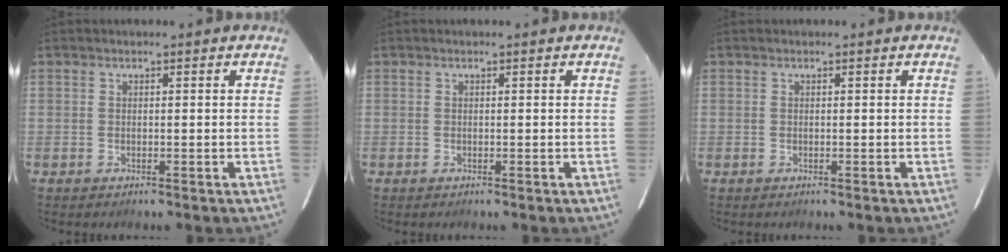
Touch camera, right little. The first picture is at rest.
{"total": 0.0}
{"total": 0.0}